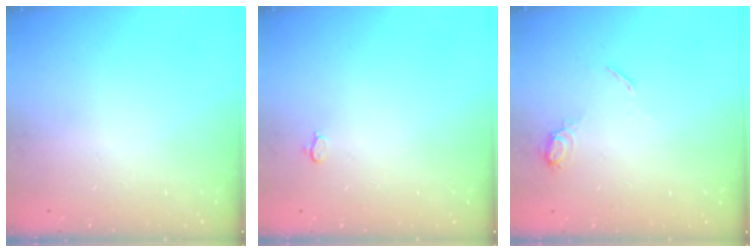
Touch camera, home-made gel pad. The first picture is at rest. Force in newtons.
{"total": 2.6, "press": 2.6, "slide": 0.3}
{"total": 6.0, "press": 6.0, "slide": 0.7}